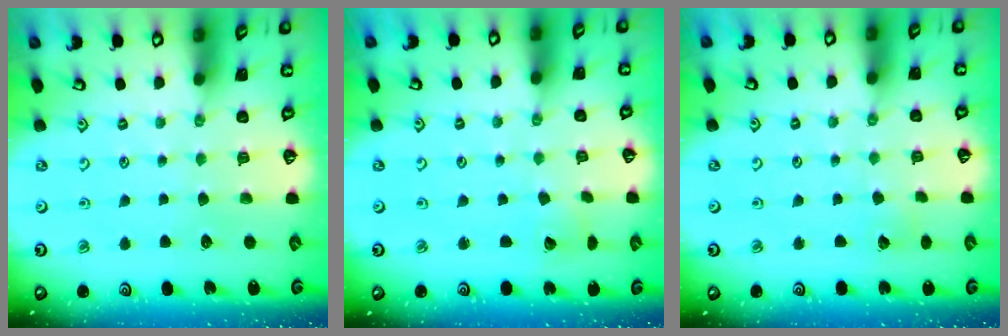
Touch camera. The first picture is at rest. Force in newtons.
{"total": 2.6, "press": 2.5, "slide": 0.3}
{"total": 2.9, "press": 2.9, "slide": 0.3}